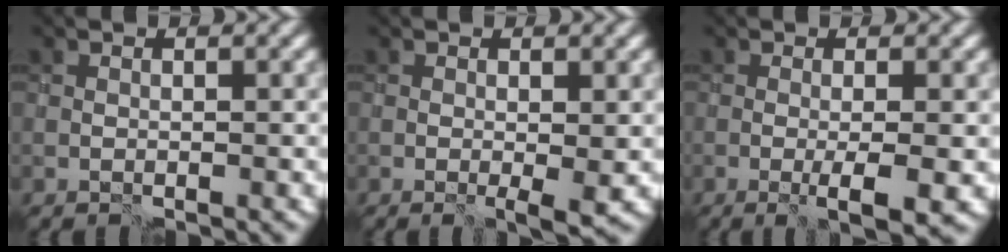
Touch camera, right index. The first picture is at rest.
{"total": 1.8, "force": [-0.4, 0.0, 1.8], "torque": [-0.024, -0.007, -0.006]}
{"total": 2.9, "force": [-0.9, -0.3, 2.7], "torque": [-0.044, -0.007, -0.013]}